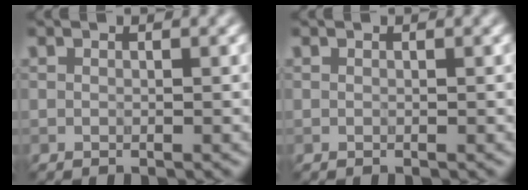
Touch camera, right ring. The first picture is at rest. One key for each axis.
{"total": 0.0}